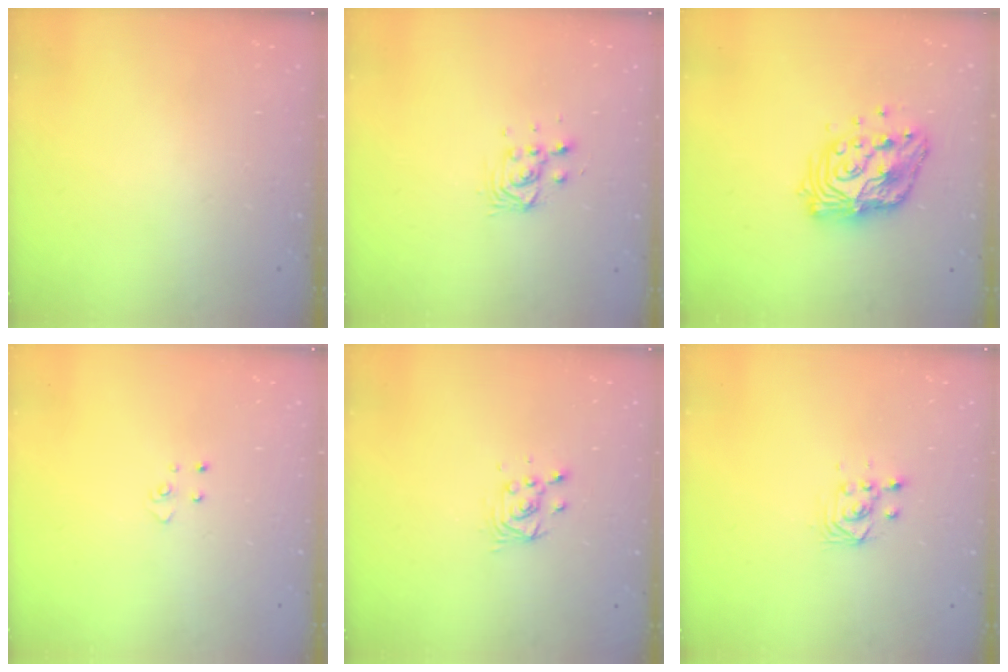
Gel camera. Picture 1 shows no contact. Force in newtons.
{"total": 4.8, "press": 4.8, "slide": 0.9}
{"total": 14.1, "press": 14.1, "slide": 1.1}
{"total": 3.8, "press": 3.8, "slide": 0.4}
{"total": 4.0, "press": 4.0, "slide": 0.3}
{"total": 3.3, "press": 3.1, "slide": 1.0}